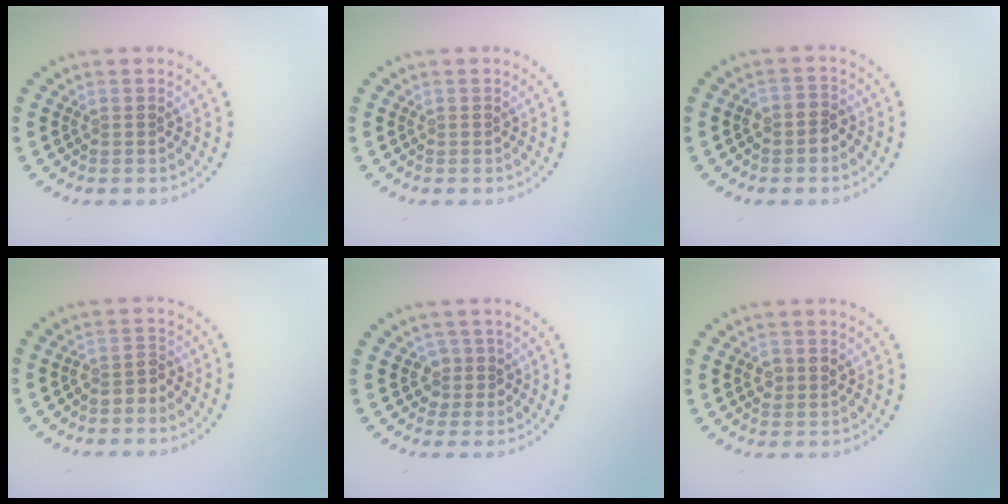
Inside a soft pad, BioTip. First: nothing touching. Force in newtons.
{"total": 0.0}
{"total": 1.9, "press": 1.7, "slide": 0.8}
{"total": 1.5, "press": 1.3, "slide": 0.8}
{"total": 1.8, "press": 1.4, "slide": 1.2}
{"total": 1.5, "press": 1.5, "slide": 0.0}